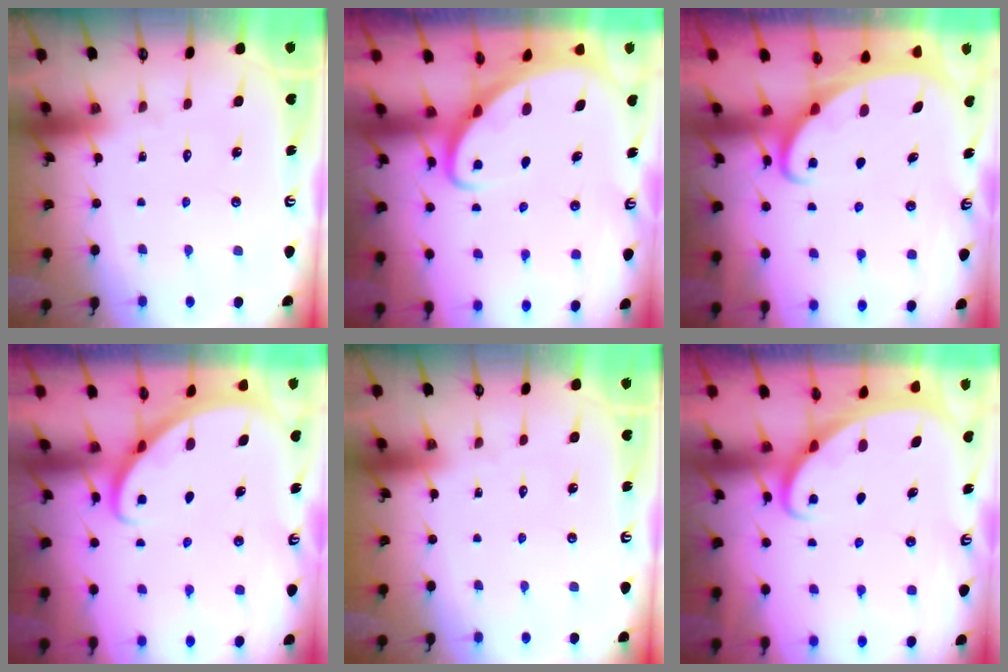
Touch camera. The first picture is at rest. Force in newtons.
{"total": 2.8, "press": 2.8, "slide": 0.4}
{"total": 2.7, "press": 2.7, "slide": 0.3}
{"total": 2.7, "press": 2.7, "slide": 0.2}
{"total": 0.0}
{"total": 2.0, "press": 2.0, "slide": 0.2}